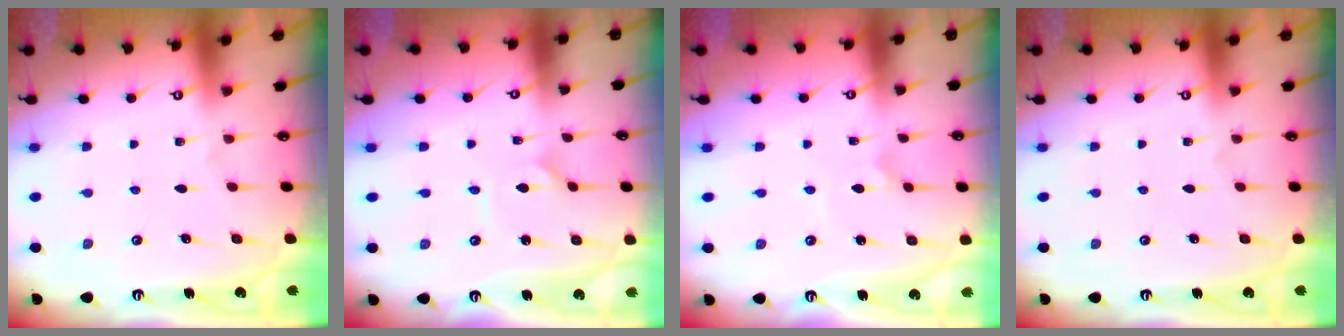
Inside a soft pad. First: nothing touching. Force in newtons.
{"total": 1.0, "press": 1.0, "slide": 0.0}
{"total": 2.3, "press": 2.3, "slide": 0.1}
{"total": 0.0}